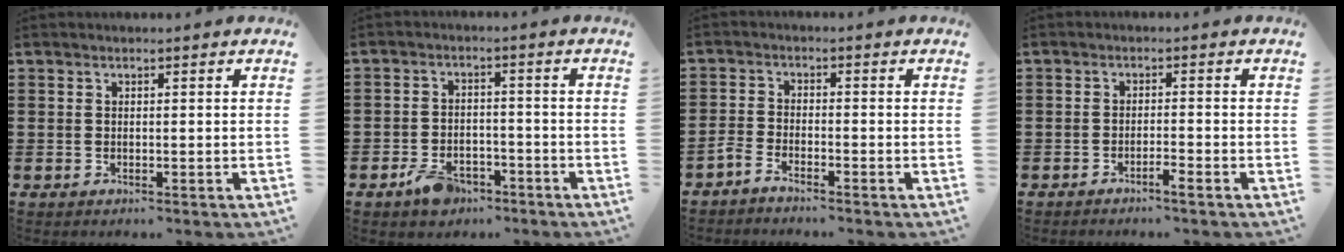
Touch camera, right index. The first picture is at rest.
{"total": 4.1, "force": [-3.0, 2.2, 1.7], "torque": [-0.035, 0.008, -0.058]}
{"total": 2.3, "force": [-2.3, 0.2, 0.3], "torque": [-0.017, 0.002, -0.048]}
{"total": 1.7, "force": [-1.5, -0.1, 0.9], "torque": [-0.017, 0.000, -0.028]}